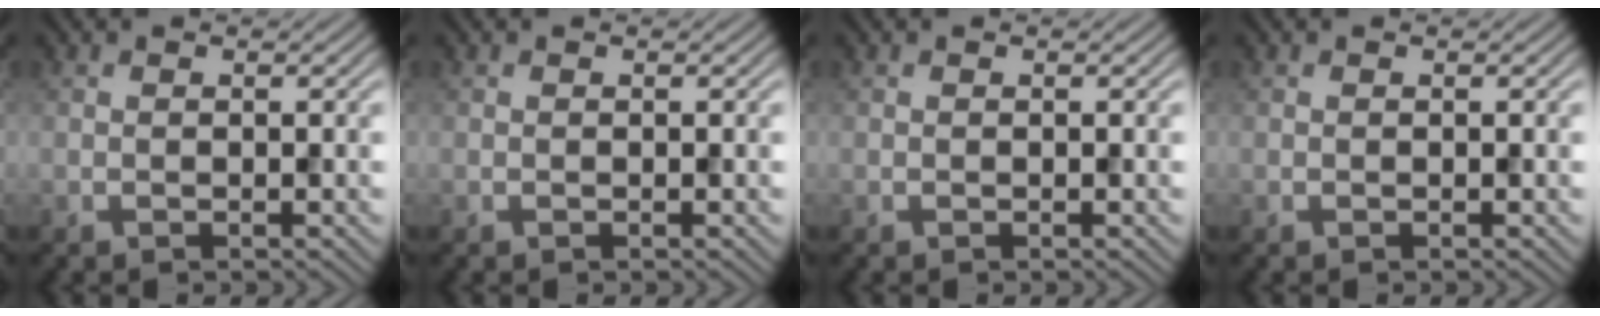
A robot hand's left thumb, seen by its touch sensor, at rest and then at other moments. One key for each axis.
{"total": 0.0}
{"total": 0.0}
{"total": 0.0}